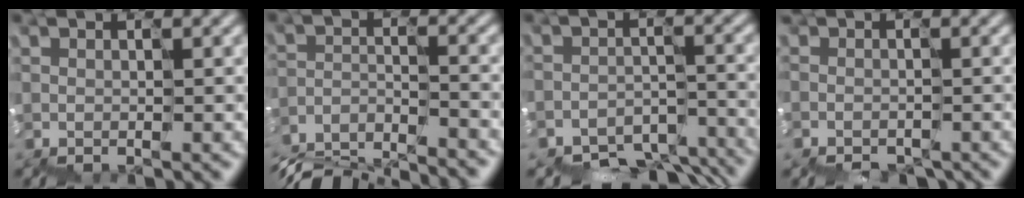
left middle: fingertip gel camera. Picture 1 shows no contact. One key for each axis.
{"total": 9.9, "fx": -9.8, "fy": 1.1, "fz": 1.0, "tx": -0.034, "ty": -0.021, "tz": -0.154}
{"total": 7.2, "fx": -6.5, "fy": 2.4, "fz": 1.9, "tx": -0.049, "ty": -0.028, "tz": -0.081}
{"total": 2.5, "fx": -2.2, "fy": 0.9, "fz": 0.9, "tx": -0.005, "ty": -0.021, "tz": -0.024}